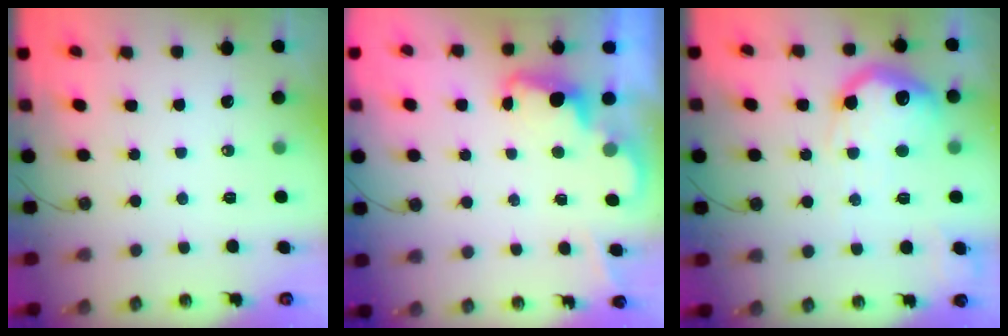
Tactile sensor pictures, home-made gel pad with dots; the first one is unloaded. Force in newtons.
{"total": 2.4, "press": 2.3, "slide": 0.5}
{"total": 18.2, "press": 18.2, "slide": 1.6}